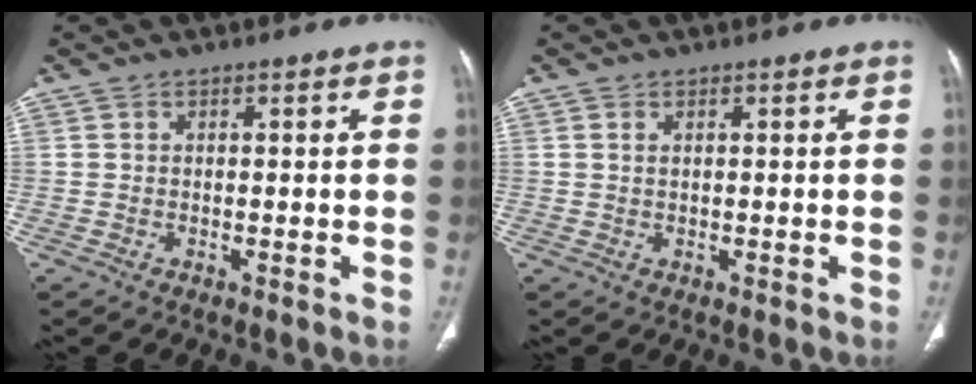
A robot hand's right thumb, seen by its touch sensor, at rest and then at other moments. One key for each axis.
{"total": 0.8, "fx": 0.4, "fy": 0.4, "fz": 0.6, "tx": -0.015, "ty": 0.004, "tz": 0.009}